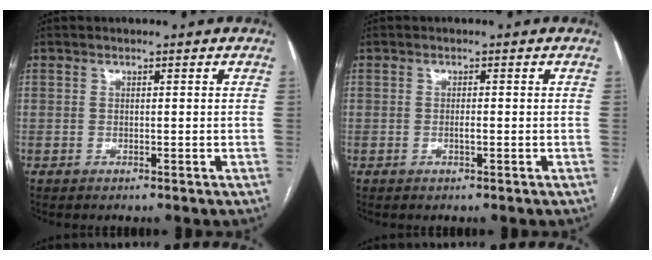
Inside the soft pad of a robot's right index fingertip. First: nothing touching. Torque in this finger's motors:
{"motor_torque": [0.23, -0.12, 0.07, 0.03]}